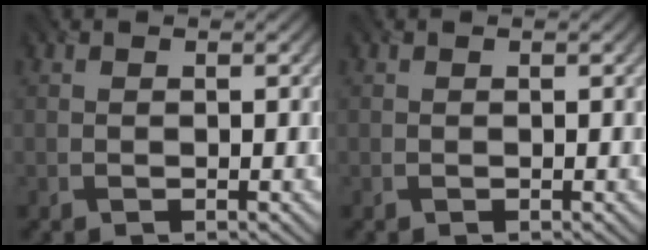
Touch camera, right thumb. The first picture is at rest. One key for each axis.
{"total": 0.0}